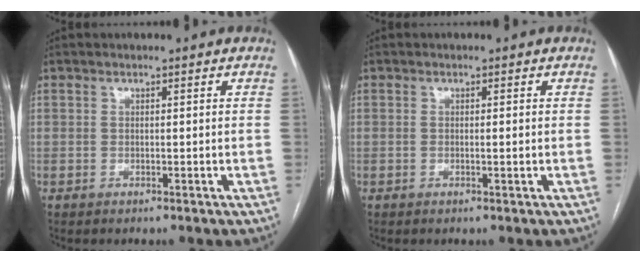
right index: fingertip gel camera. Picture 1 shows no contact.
{"total": 0.7, "force": [-0.1, 0.0, 0.7], "torque": [-0.014, 0.000, -0.001]}